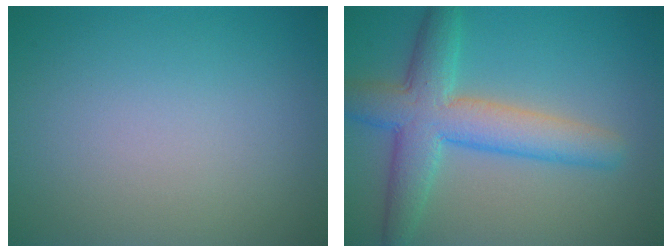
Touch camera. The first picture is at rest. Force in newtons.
{"total": 5.5, "press": 5.5, "slide": 0.4}